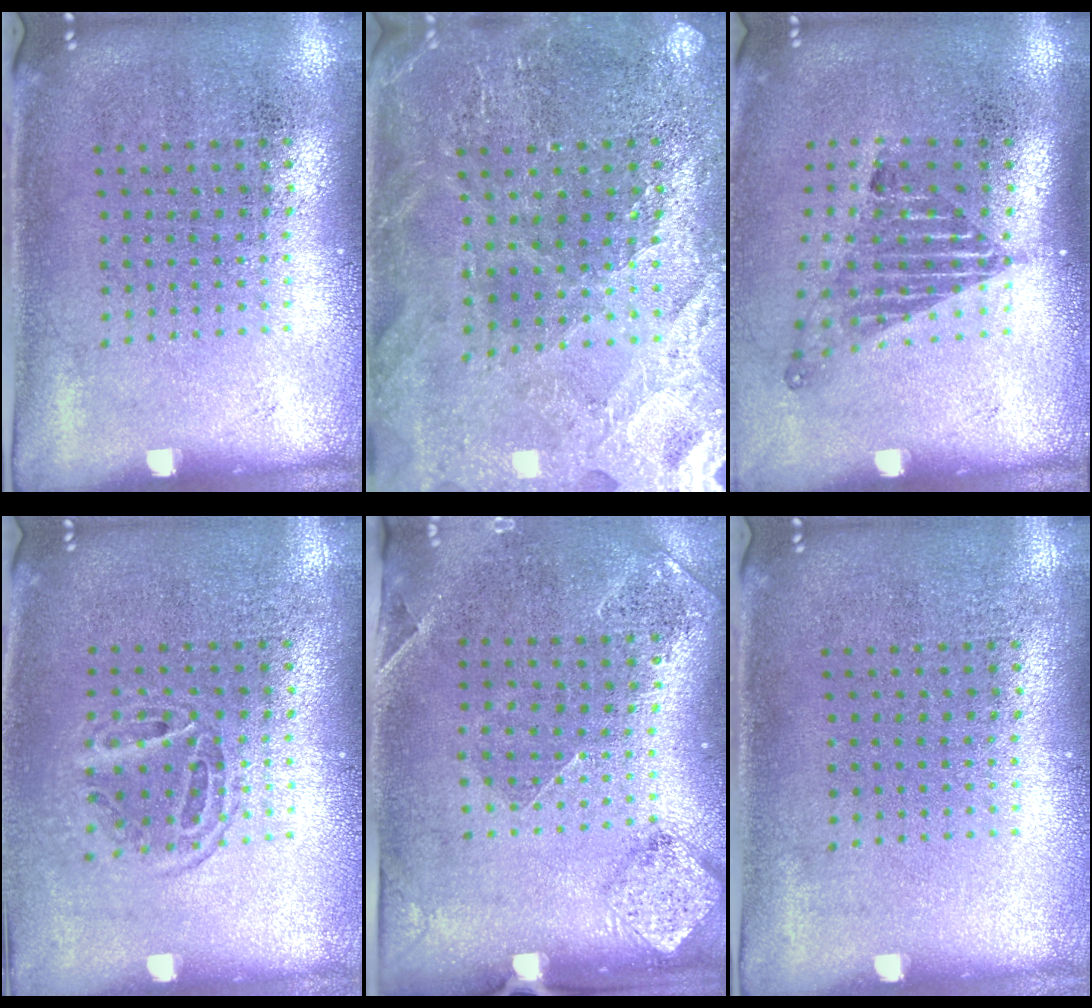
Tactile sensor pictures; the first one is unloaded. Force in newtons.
{"total": 2.7, "press": 2.7, "slide": 0.3}
{"total": 1.6, "press": 1.1, "slide": 1.2}
{"total": 1.1, "press": 1.0, "slide": 0.5}
{"total": 1.5, "press": 1.3, "slide": 0.7}
{"total": 0.0}